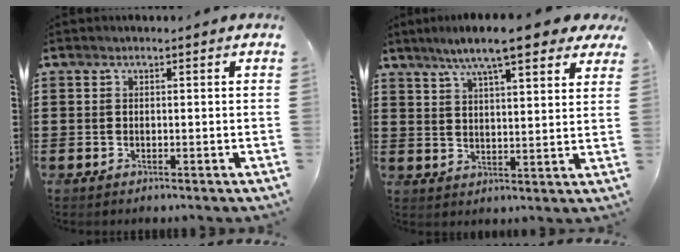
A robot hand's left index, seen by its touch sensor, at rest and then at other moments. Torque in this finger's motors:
{"motor_torque": [2.14, 0.00, 1.05, 0.21]}